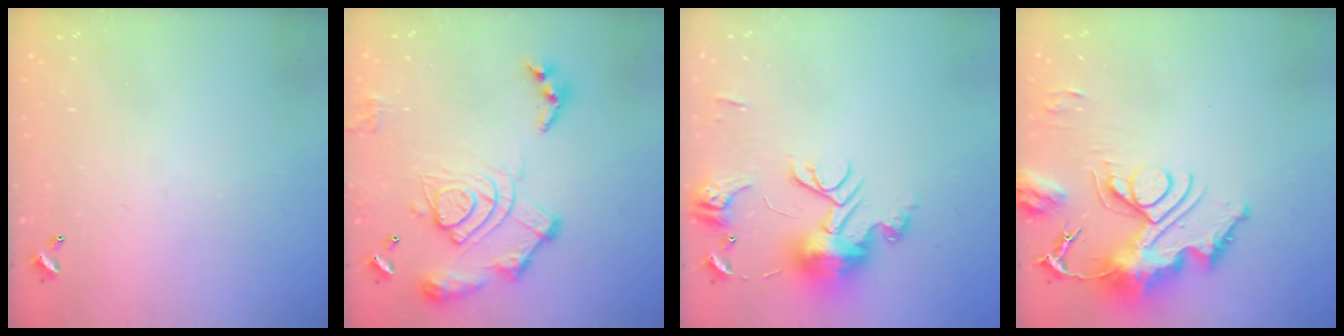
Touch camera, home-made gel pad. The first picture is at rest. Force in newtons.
{"total": 16.1, "press": 16.0, "slide": 2.0}
{"total": 13.5, "press": 13.5, "slide": 1.0}
{"total": 15.1, "press": 15.0, "slide": 1.8}